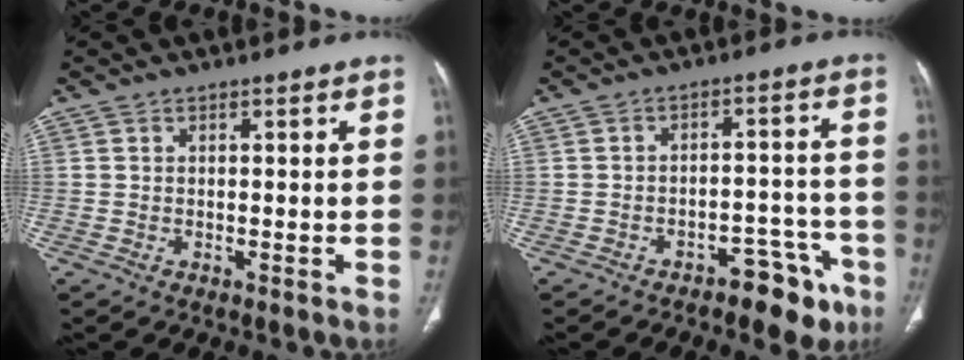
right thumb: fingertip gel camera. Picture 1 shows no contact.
{"total": 9.0, "force": [-5.8, 4.6, 5.1], "torque": [-0.036, 0.051, -0.075]}